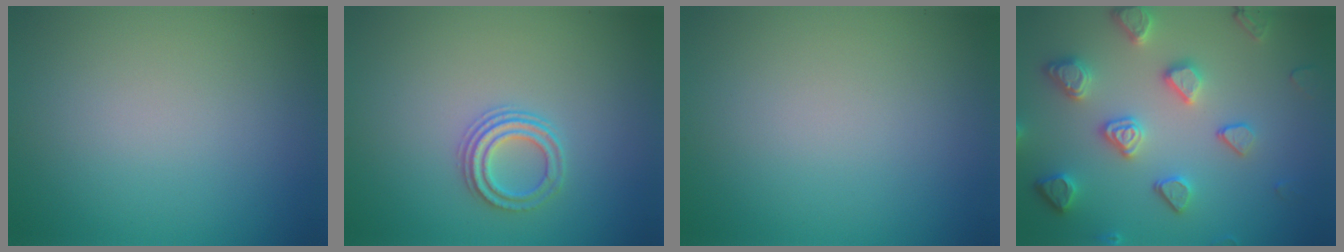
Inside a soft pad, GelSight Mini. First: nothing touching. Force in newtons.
{"total": 2.5, "press": 2.2, "slide": 1.2}
{"total": 0.0}
{"total": 4.9, "press": 4.4, "slide": 2.3}